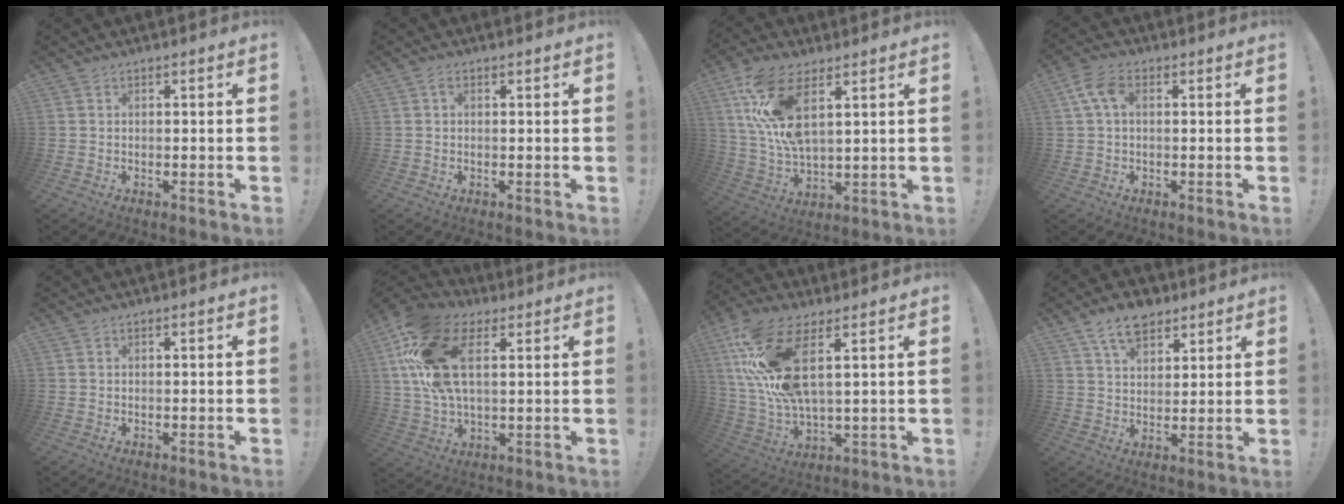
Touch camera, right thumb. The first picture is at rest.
{"total": 1.2, "force": [0.4, 0.5, 1.0], "torque": [-0.022, 0.001, 0.006]}
{"total": 16.1, "force": [7.5, 6.9, 12.5], "torque": [-0.257, -0.028, 0.133]}
{"total": 6.3, "force": [1.4, 3.7, 5.0], "torque": [-0.104, 0.013, 0.030]}
{"total": 0.0}
{"total": 19.4, "force": [6.7, 10.7, 14.8], "torque": [-0.293, -0.011, 0.120]}
{"total": 18.1, "force": [7.5, 6.8, 14.9], "torque": [-0.287, -0.032, 0.130]}
{"total": 9.3, "force": [6.2, 5.4, 4.3], "torque": [-0.073, -0.025, 0.118]}